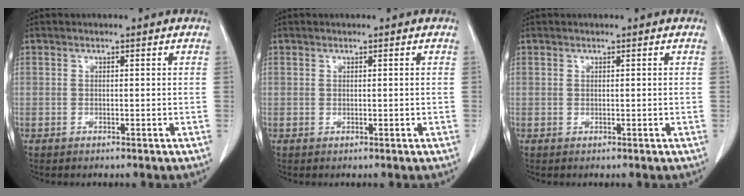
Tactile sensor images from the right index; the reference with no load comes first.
{"total": 0.0}
{"total": 0.0}